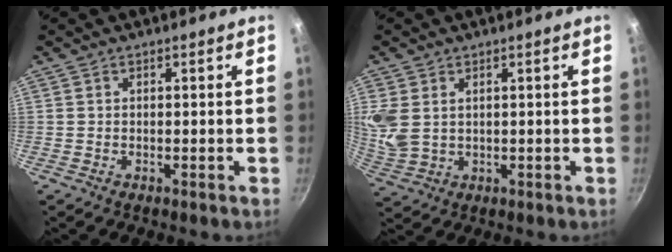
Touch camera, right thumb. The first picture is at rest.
{"total": 6.6, "force": [1.7, 5.0, 3.9], "torque": [-0.073, -0.012, 0.042]}